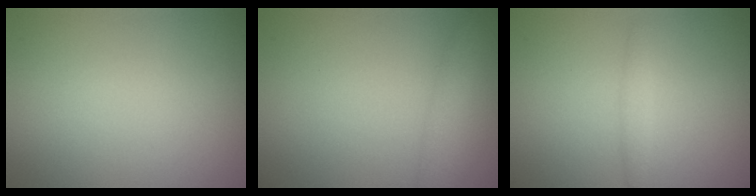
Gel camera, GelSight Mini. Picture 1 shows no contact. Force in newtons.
{"total": 1.9, "press": 1.9, "slide": 0.1}
{"total": 1.0, "press": 1.0, "slide": 0.0}